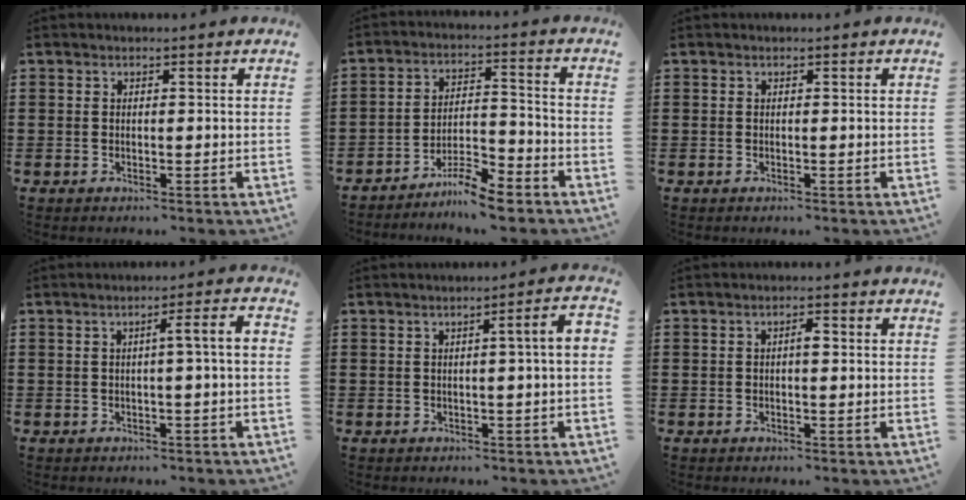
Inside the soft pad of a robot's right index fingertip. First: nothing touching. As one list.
[{"total": 6.2, "force": [-5.6, 0.7, 2.7], "torque": [-0.052, 0.008, -0.107]}, {"total": 0.0}, {"total": 3.6, "force": [-0.4, -0.1, 3.5], "torque": [-0.063, 0.000, -0.011]}, {"total": 3.2, "force": [-0.2, -0.1, 3.2], "torque": [-0.054, -0.003, -0.007]}, {"total": 1.6, "force": [0.0, 0.4, 1.5], "torque": [-0.029, 0.002, -0.002]}]